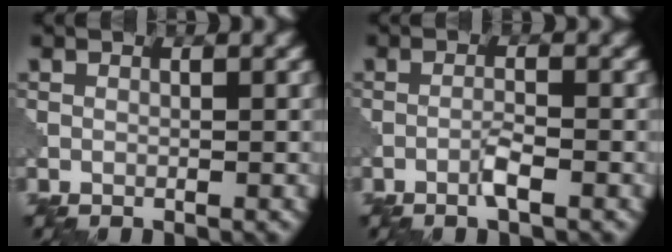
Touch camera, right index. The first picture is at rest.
{"total": 1.6, "force": [-0.9, 0.1, 1.4], "torque": [-0.026, 0.005, -0.021]}